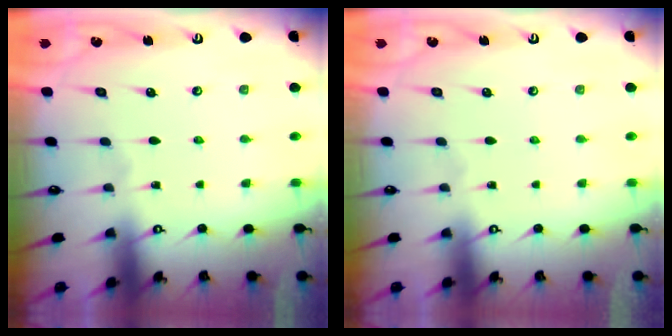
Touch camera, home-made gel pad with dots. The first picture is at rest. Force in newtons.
{"total": 0.0}